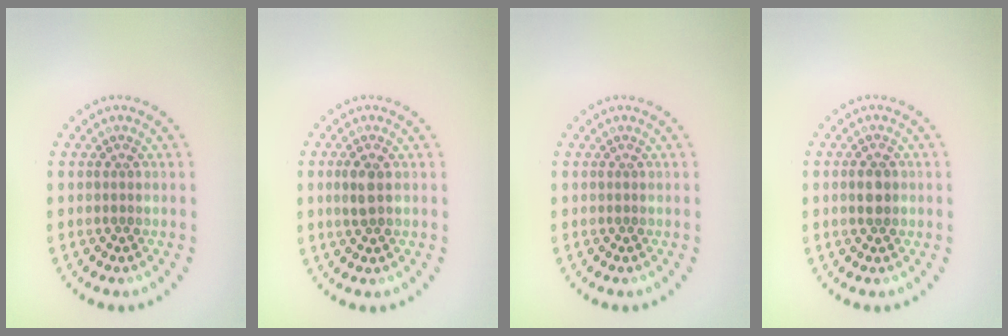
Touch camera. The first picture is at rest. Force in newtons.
{"total": 1.8, "press": 1.8, "slide": 0.3}
{"total": 0.0}
{"total": 1.6, "press": 1.6, "slide": 0.1}